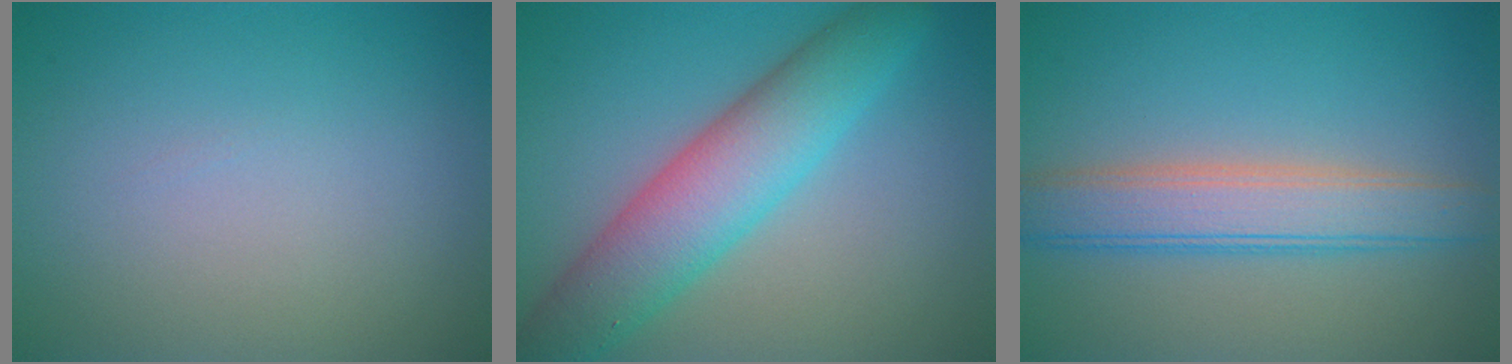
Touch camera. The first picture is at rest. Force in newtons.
{"total": 7.4, "press": 7.4, "slide": 0.2}
{"total": 5.0, "press": 5.0, "slide": 0.5}